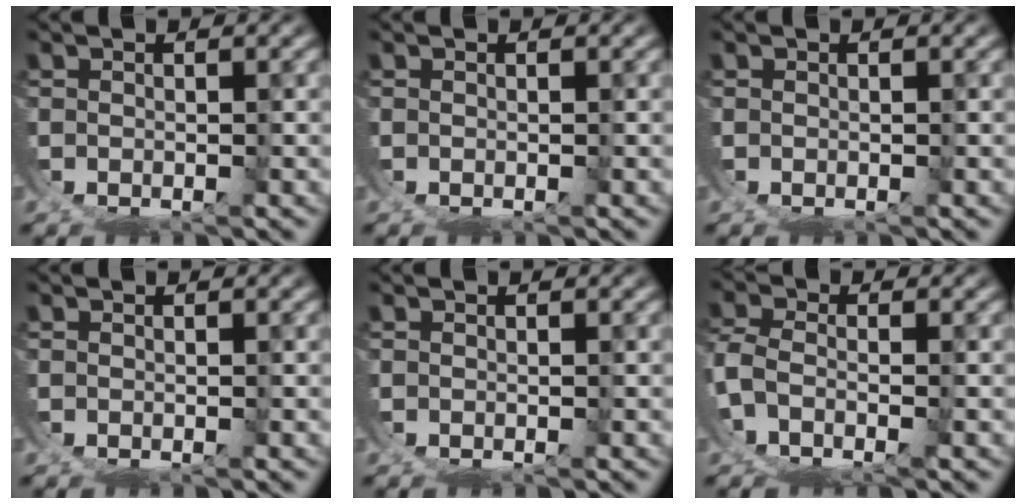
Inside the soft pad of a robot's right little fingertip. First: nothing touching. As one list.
[{"total": 0.0}, {"total": 0.0}, {"total": 0.0}, {"total": 0.0}, {"total": 3.6, "force": [-1.7, 1.4, 2.9], "torque": [-0.068, -0.021, -0.019]}]